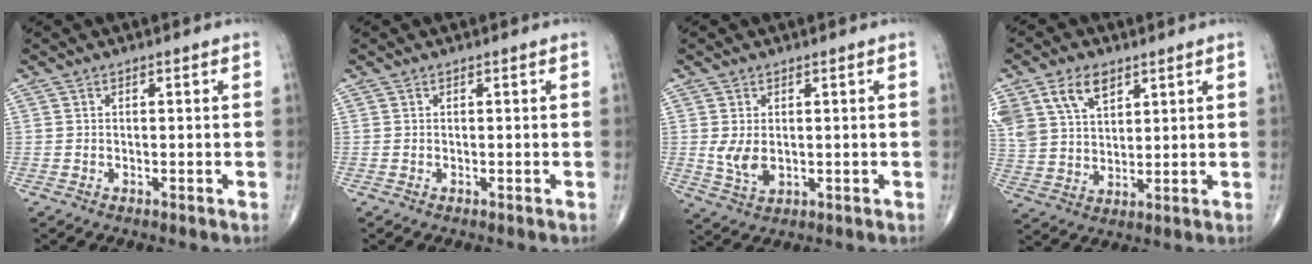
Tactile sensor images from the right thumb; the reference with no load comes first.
{"total": 0.0}
{"total": 4.6, "force": [0.3, 2.8, 3.6], "torque": [-0.068, -0.009, 0.014]}
{"total": 12.4, "force": [6.6, 7.8, 7.1], "torque": [-0.137, -0.012, 0.133]}